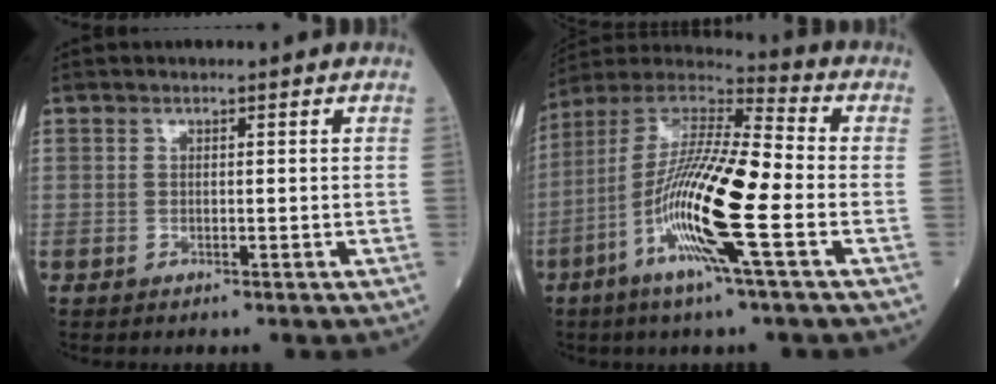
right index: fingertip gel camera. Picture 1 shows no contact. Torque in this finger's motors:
{"motor_torque": [2.05, -0.10, 1.06, 0.21]}